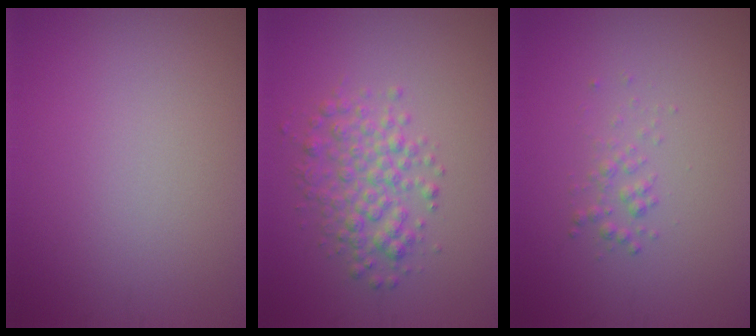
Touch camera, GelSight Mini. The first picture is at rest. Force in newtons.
{"total": 3.5, "press": 3.5, "slide": 0.1}
{"total": 1.1, "press": 1.1, "slide": 0.1}